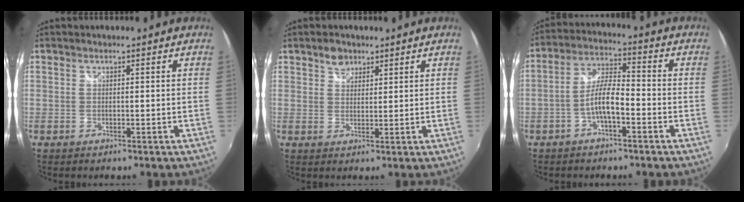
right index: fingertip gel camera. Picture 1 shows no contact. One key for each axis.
{"total": 3.1, "fx": 2.1, "fy": 2.2, "fz": 0.8, "tx": -0.008, "ty": 0.008, "tz": 0.035}
{"total": 6.8, "fx": -3.0, "fy": 1.8, "fz": 5.8, "tx": -0.122, "ty": 0.013, "tz": -0.054}